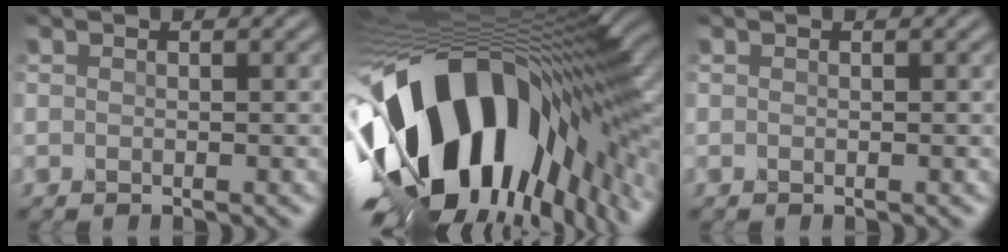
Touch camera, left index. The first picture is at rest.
{"total": 18.6, "force": [-3.7, 9.6, 15.5], "torque": [-0.293, -0.022, -0.053]}
{"total": 0.0}